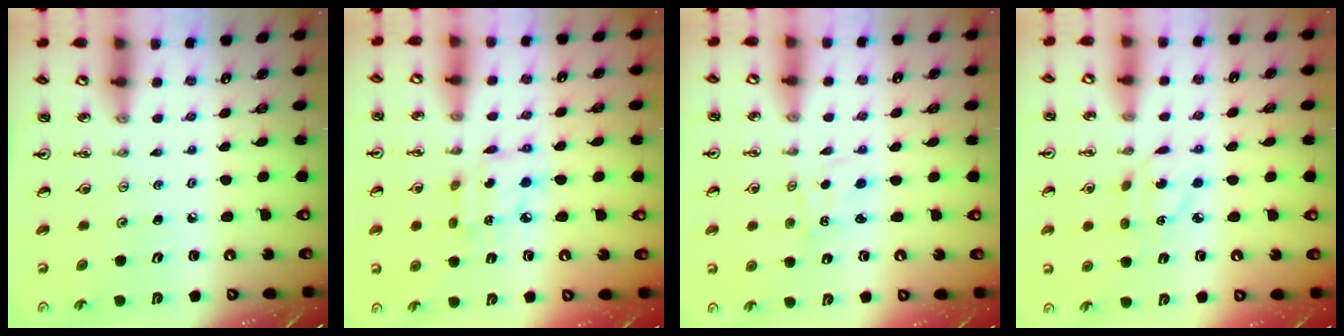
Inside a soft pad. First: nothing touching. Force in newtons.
{"total": 6.4, "press": 6.4, "slide": 0.3}
{"total": 2.1, "press": 2.1, "slide": 0.2}
{"total": 4.9, "press": 4.8, "slide": 0.5}